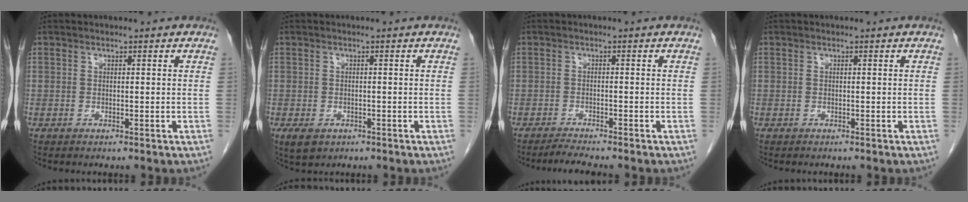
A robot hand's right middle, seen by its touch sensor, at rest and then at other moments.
{"total": 2.8, "force": [-1.5, 1.8, 1.5], "torque": [-0.029, -0.004, -0.013]}
{"total": 3.1, "force": [-2.8, -0.3, 1.2], "torque": [-0.026, -0.011, -0.048]}
{"total": 0.0}